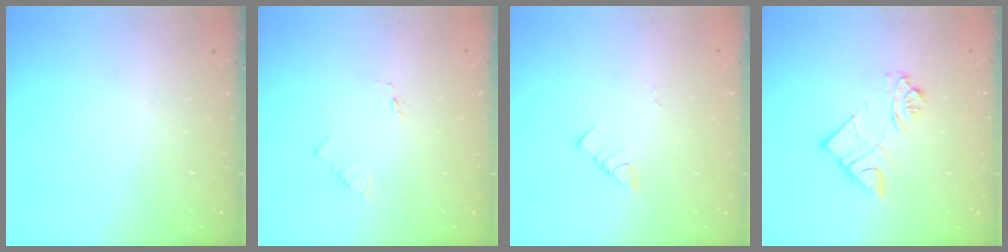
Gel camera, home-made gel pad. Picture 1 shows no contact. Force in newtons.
{"total": 1.6, "press": 1.6, "slide": 0.1}
{"total": 2.7, "press": 2.7, "slide": 0.3}
{"total": 11.1, "press": 11.0, "slide": 1.3}